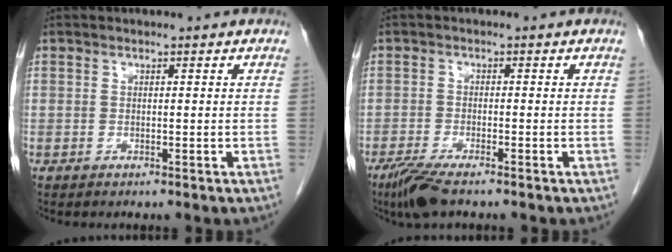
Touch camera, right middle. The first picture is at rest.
{"total": 5.1, "force": [-3.8, 0.7, 3.4], "torque": [-0.070, -0.014, -0.068]}